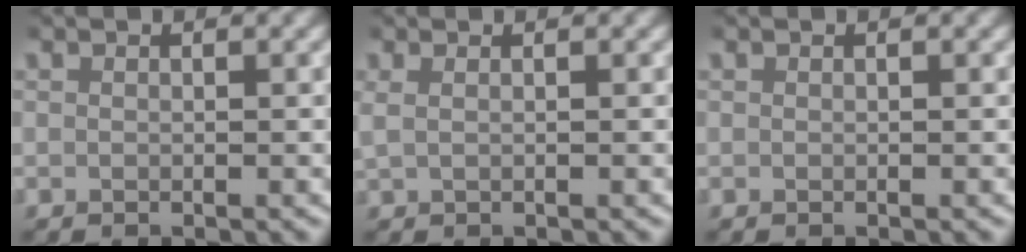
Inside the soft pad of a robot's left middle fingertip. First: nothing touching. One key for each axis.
{"total": 1.0, "fx": 0.4, "fy": 0.4, "fz": 0.8, "tx": -0.025, "ty": 0.004, "tz": 0.009}
{"total": 0.0}